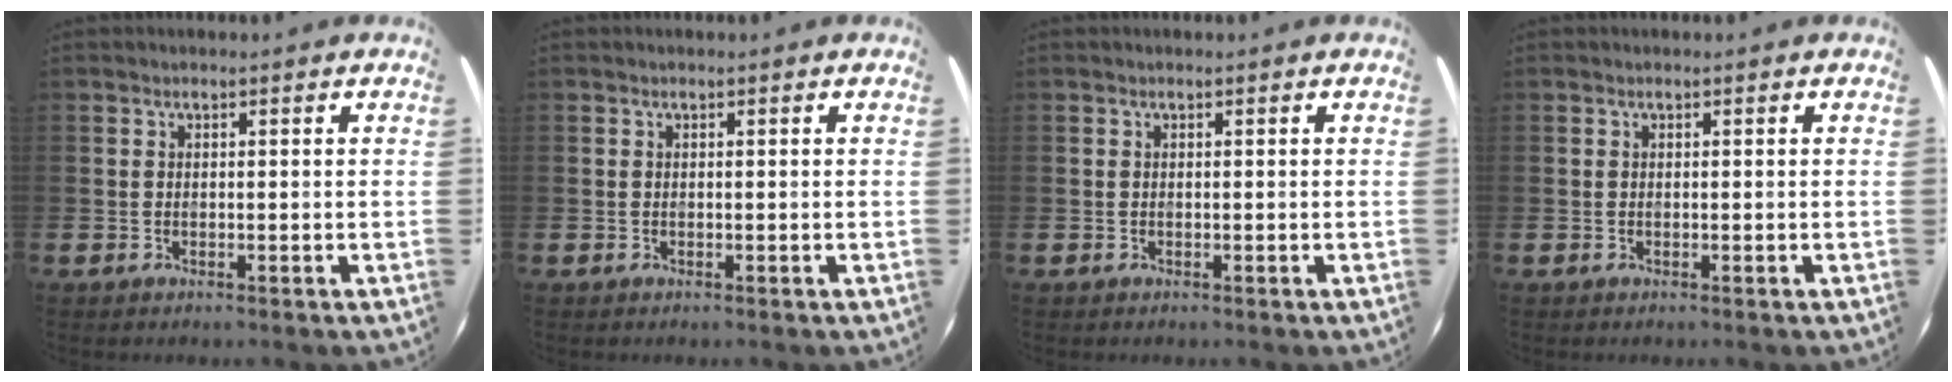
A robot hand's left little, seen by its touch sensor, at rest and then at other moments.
{"total": 0.0}
{"total": 0.0}
{"total": 0.0}